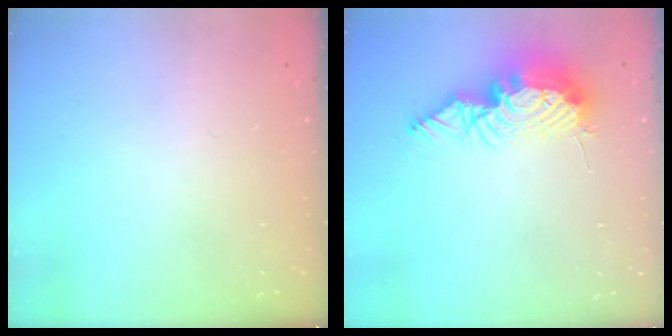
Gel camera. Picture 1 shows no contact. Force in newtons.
{"total": 13.7, "press": 13.6, "slide": 1.3}